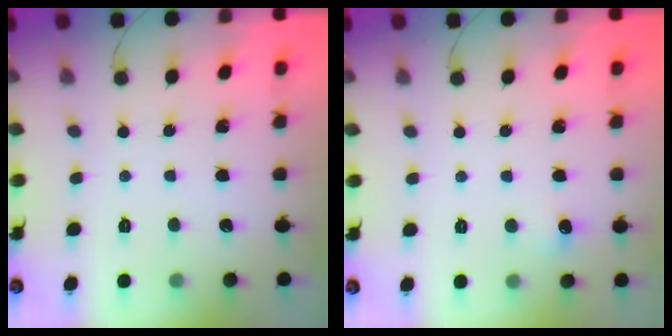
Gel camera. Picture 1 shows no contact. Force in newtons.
{"total": 4.6, "press": 4.3, "slide": 1.4}